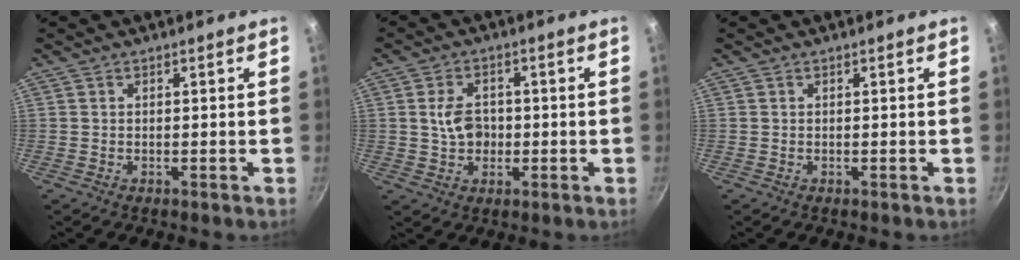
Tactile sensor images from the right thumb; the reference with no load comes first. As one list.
[{"total": 4.5, "force": [0.0, 3.5, 2.9], "torque": [-0.033, 0.006, -0.002]}, {"total": 0.0}]